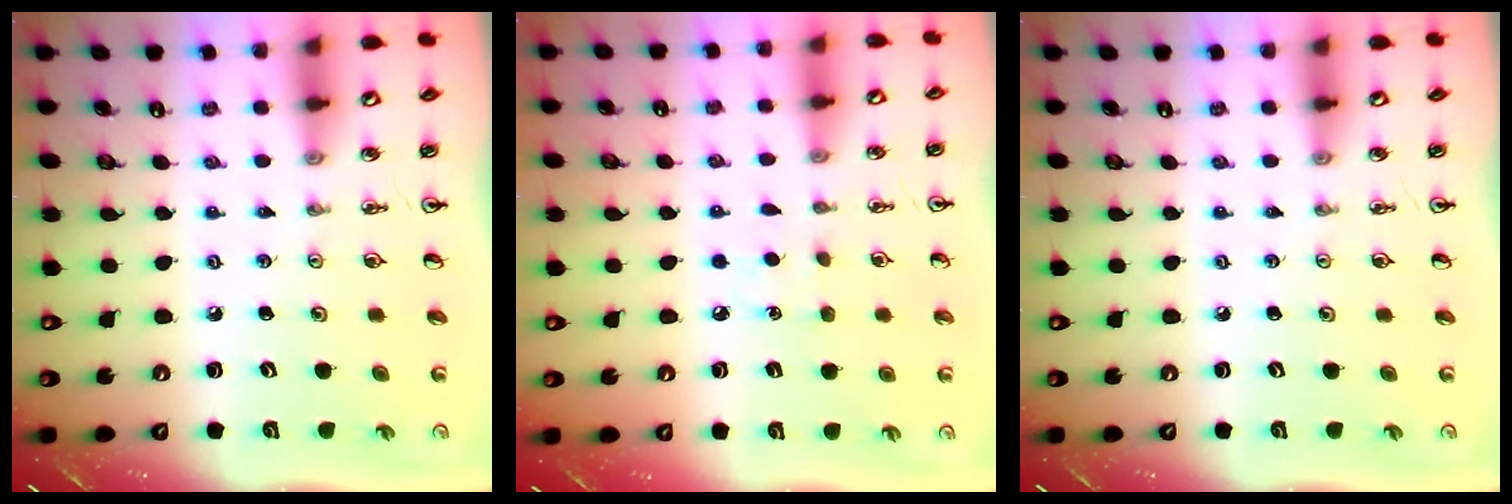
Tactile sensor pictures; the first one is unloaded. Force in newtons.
{"total": 5.4, "press": 5.4, "slide": 0.5}
{"total": 0.0}